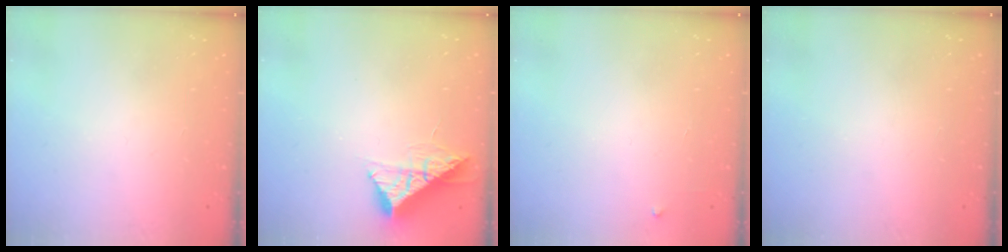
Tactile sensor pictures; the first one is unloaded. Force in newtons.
{"total": 10.4, "press": 10.4, "slide": 0.7}
{"total": 2.3, "press": 2.3, "slide": 0.3}
{"total": 0.0}